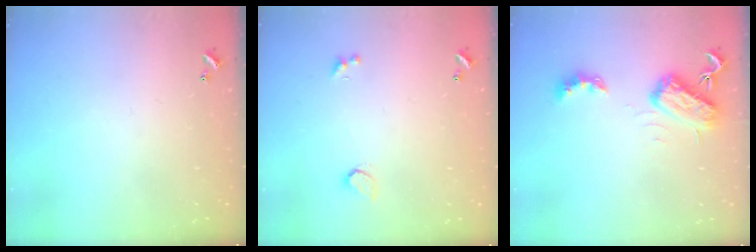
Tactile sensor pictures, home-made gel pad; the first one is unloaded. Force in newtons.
{"total": 1.0, "press": 0.8, "slide": 0.5}
{"total": 5.4, "press": 5.4, "slide": 0.5}